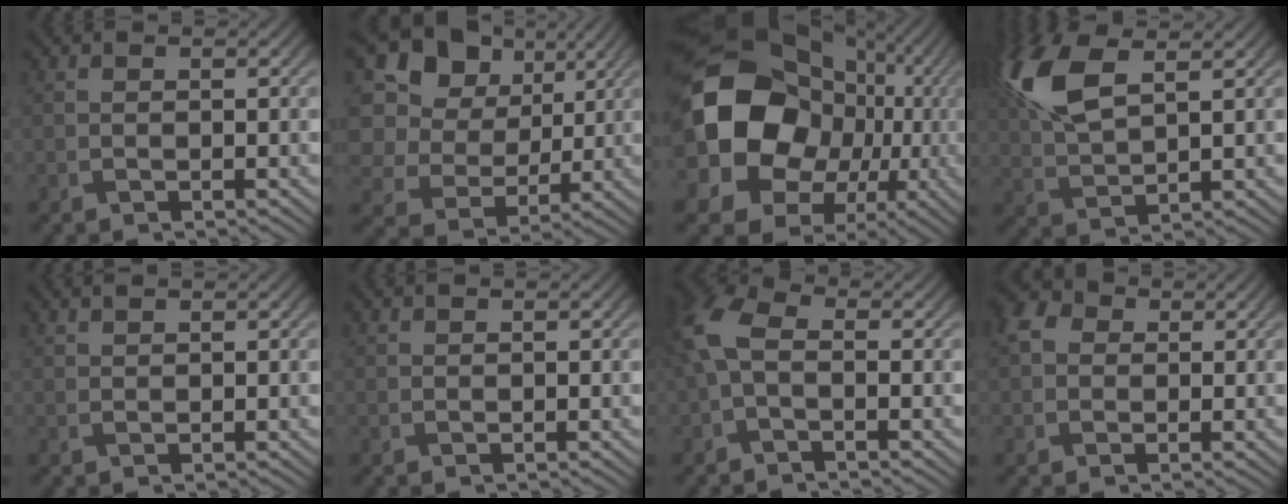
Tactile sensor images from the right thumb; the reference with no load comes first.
{"total": 13.7, "force": [4.8, 11.0, 6.7], "torque": [-0.199, 0.033, 0.088]}
{"total": 23.1, "force": [1.5, 19.8, 11.7], "torque": [-0.266, -0.051, 0.038]}
{"total": 10.1, "force": [4.3, 4.4, 8.0], "torque": [-0.211, 0.020, 0.085]}
{"total": 0.9, "force": [0.9, 0.0, 0.3], "torque": [-0.011, 0.004, 0.020]}
{"total": 0.0}
{"total": 5.7, "force": [-0.6, 3.3, 4.6], "torque": [-0.119, 0.013, -0.029]}
{"total": 3.3, "force": [0.3, 2.8, 1.7], "torque": [-0.043, 0.005, -0.005]}